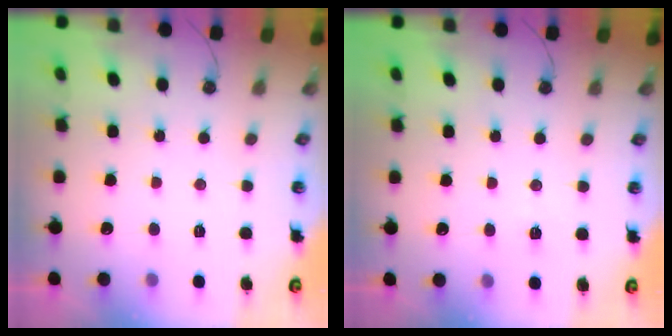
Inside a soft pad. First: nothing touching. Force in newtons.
{"total": 5.3, "press": 5.0, "slide": 1.7}